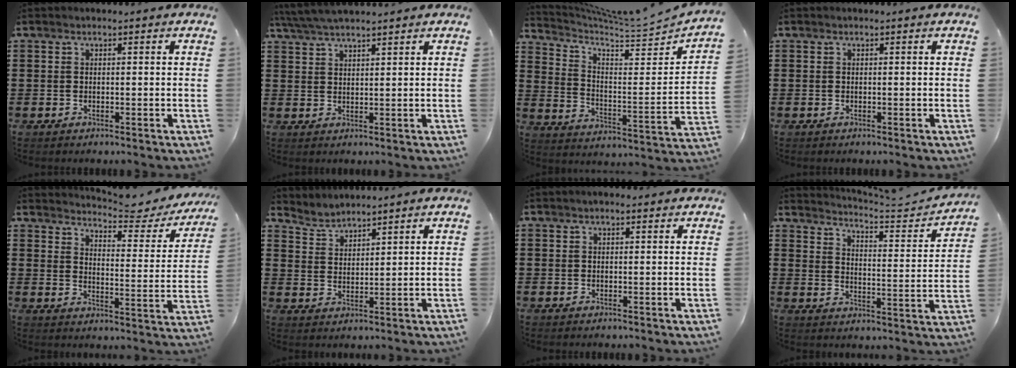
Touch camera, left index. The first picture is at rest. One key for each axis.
{"total": 4.0, "fx": 3.7, "fy": 0.0, "fz": 1.6, "tx": -0.041, "ty": -0.006, "tz": 0.069}
{"total": 5.0, "fx": 4.5, "fy": 0.2, "fz": 2.1, "tx": -0.064, "ty": -0.046, "tz": 0.070}
{"total": 0.0}
{"total": 5.0, "fx": 4.6, "fy": 0.2, "fz": 1.9, "tx": -0.037, "ty": -0.043, "tz": 0.069}
{"total": 3.1, "fx": 3.0, "fy": 0.4, "fz": -0.4, "tx": -0.005, "ty": -0.010, "tz": 0.056}
{"total": 0.8, "fx": 0.6, "fy": 0.3, "fz": 0.5, "tx": -0.010, "ty": 0.004, "tz": 0.010}
{"total": 3.4, "fx": 3.2, "fy": -0.2, "fz": 1.0, "tx": -0.033, "ty": -0.031, "tz": 0.044}